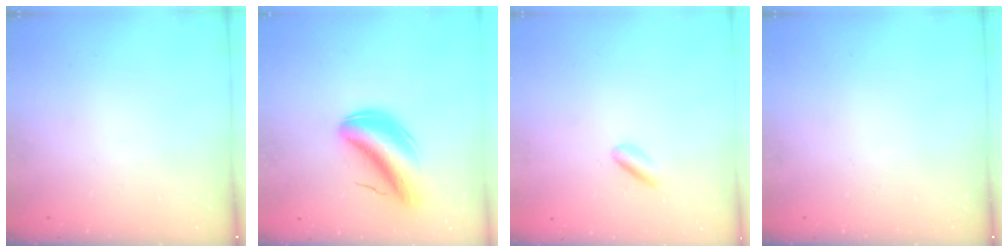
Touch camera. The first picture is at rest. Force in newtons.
{"total": 5.9, "press": 5.5, "slide": 2.2}
{"total": 2.4, "press": 2.2, "slide": 0.8}
{"total": 0.0}